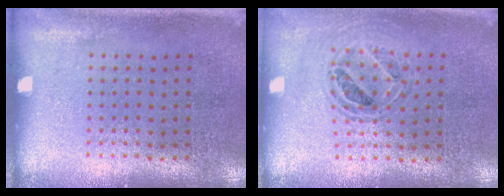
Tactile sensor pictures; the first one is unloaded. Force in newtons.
{"total": 0.8, "press": 0.8, "slide": 0.1}